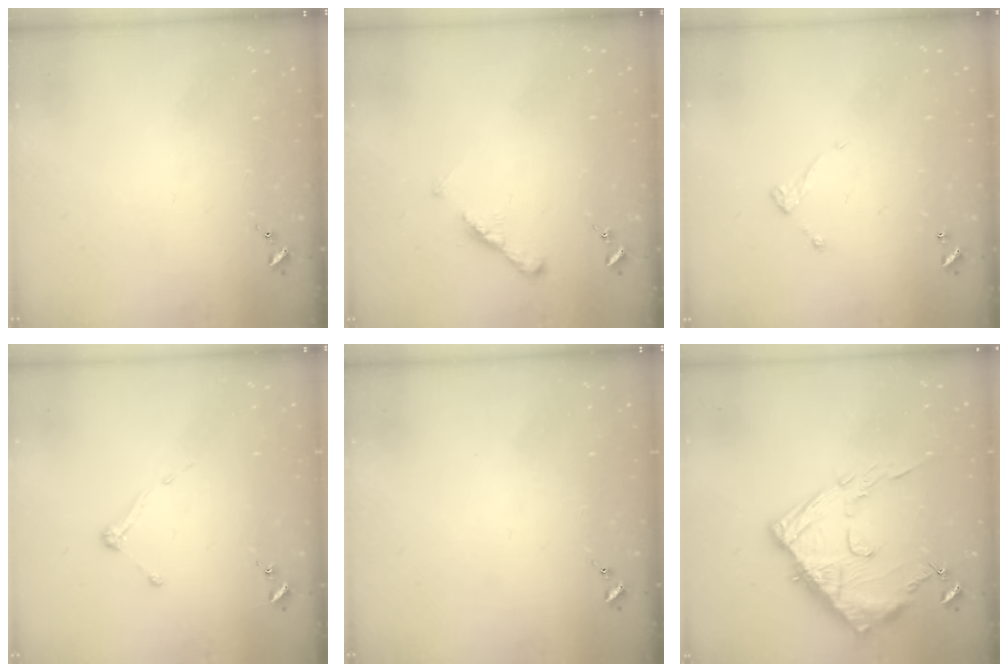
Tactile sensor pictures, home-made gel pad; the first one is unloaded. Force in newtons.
{"total": 6.8, "press": 6.7, "slide": 0.6}
{"total": 4.5, "press": 4.5, "slide": 0.5}
{"total": 3.2, "press": 3.2, "slide": 0.4}
{"total": 0.0}
{"total": 15.8, "press": 15.7, "slide": 1.6}